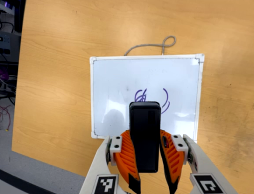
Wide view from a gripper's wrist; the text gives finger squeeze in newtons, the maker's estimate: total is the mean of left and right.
{"total": 12.7, "left": 9.2, "right": 16.2}